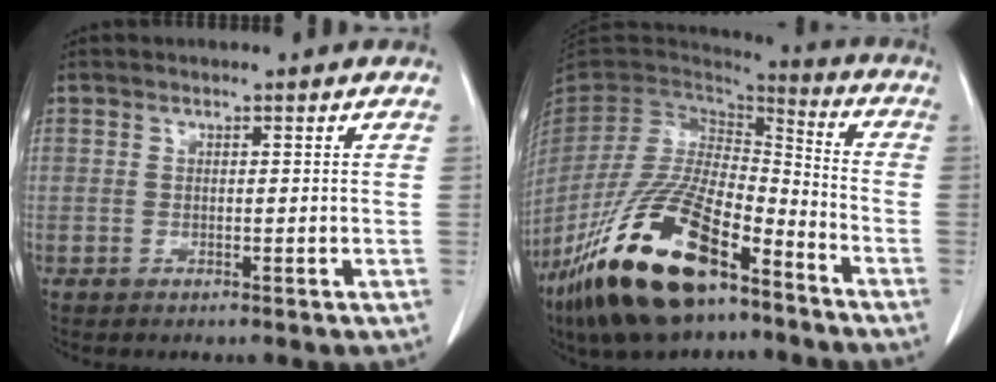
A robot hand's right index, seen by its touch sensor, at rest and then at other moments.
{"total": 21.7, "force": [-13.5, 7.4, 15.4], "torque": [-0.309, -0.024, -0.245]}